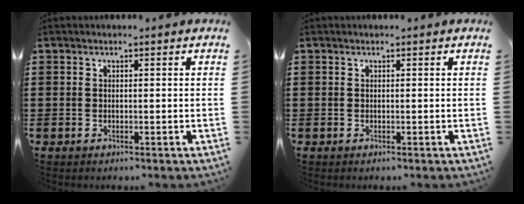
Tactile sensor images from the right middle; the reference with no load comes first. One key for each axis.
{"total": 0.0}